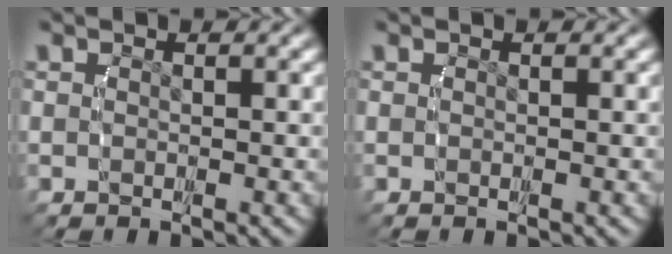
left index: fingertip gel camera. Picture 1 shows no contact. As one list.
[{"total": 0.0}]